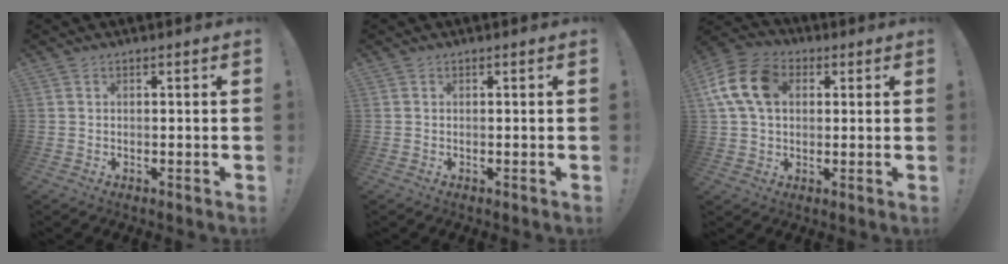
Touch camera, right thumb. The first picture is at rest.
{"total": 0.0}
{"total": 14.8, "force": [3.9, 10.7, 9.4], "torque": [-0.174, 0.005, 0.077]}